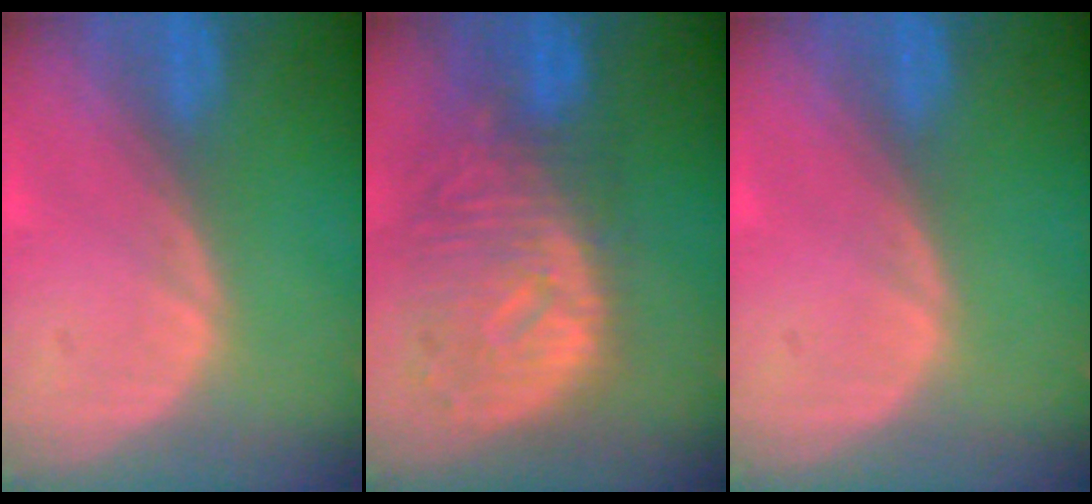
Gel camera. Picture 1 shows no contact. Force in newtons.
{"total": 11.5, "press": 10.0, "slide": 5.7}
{"total": 0.0}